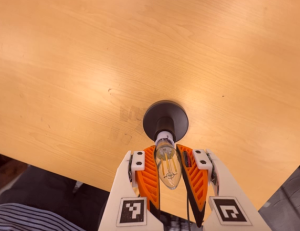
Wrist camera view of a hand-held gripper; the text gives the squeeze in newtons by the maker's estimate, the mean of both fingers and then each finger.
{"total": 22.0, "left": 21.5, "right": 22.6}